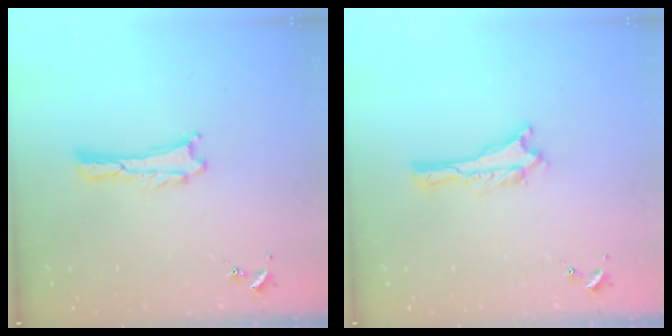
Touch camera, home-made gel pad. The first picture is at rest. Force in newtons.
{"total": 0.0}